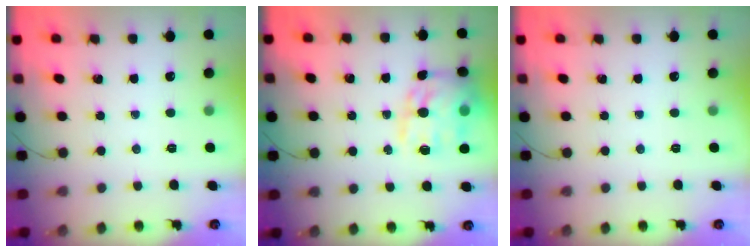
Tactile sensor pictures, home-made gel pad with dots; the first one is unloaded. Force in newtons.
{"total": 18.1, "press": 17.9, "slide": 2.3}
{"total": 0.0}